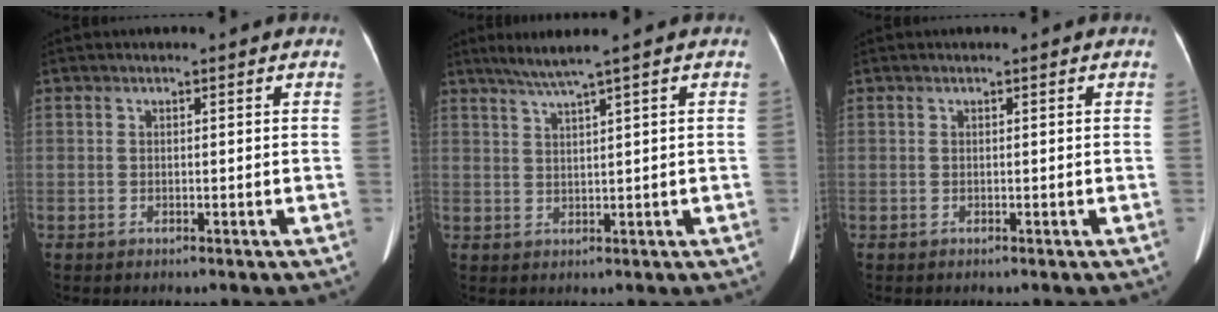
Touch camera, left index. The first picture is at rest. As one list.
[{"total": 3.6, "force": [2.6, -1.2, 2.3], "torque": [-0.050, 0.000, 0.055]}, {"total": 0.0}]